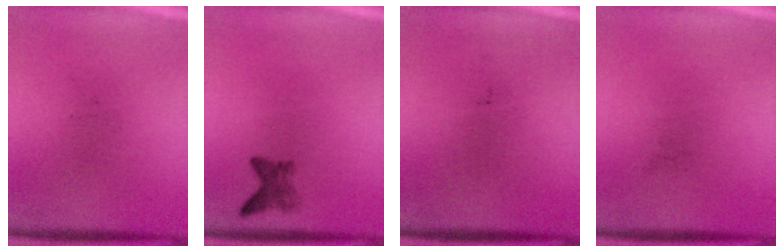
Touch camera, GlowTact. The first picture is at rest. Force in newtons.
{"total": 2.0}
{"total": 0.0}
{"total": 0.0}